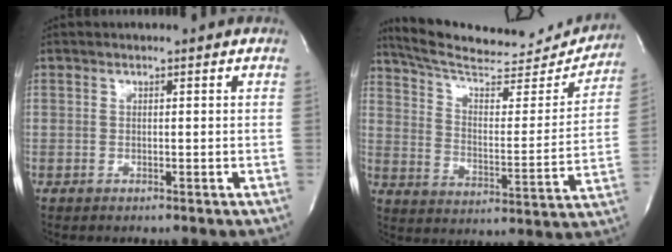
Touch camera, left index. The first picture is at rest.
{"total": 23.0, "force": [21.5, 4.1, 7.0], "torque": [-0.105, -0.038, 0.296]}